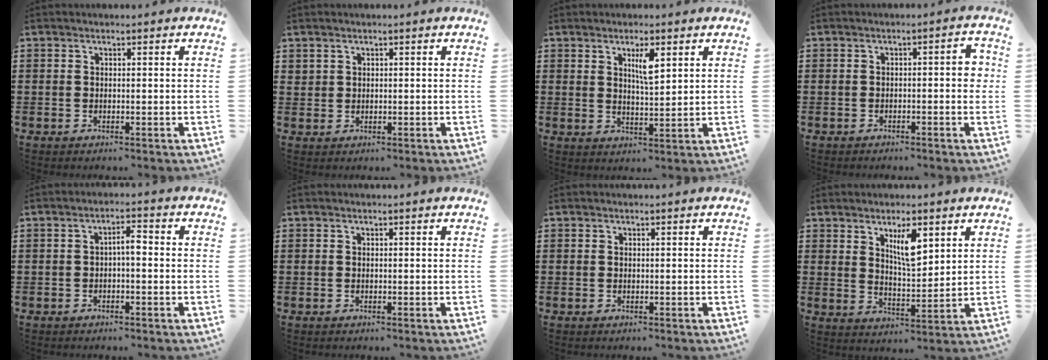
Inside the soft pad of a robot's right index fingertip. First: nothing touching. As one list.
[{"total": 1.0, "force": [0.8, 0.6, 0.2], "torque": [-0.006, 0.003, 0.016]}, {"total": 4.0, "force": [1.9, 1.0, 3.4], "torque": [-0.055, 0.000, 0.028]}, {"total": 2.8, "force": [-0.5, 0.7, 2.7], "torque": [-0.038, 0.003, -0.014]}, {"total": 2.4, "force": [-0.5, 0.7, 2.3], "torque": [-0.043, 0.007, -0.012]}, {"total": 0.0}, {"total": 0.0}, {"total": 6.1, "force": [3.1, 2.0, 4.9], "torque": [-0.088, -0.001, 0.050]}]